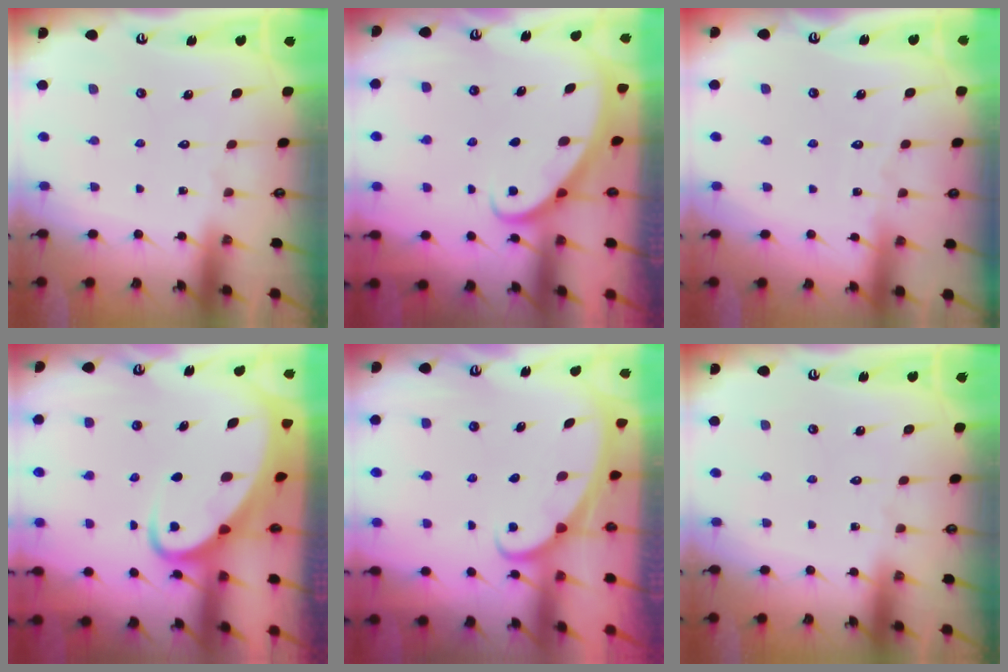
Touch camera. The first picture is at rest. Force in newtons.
{"total": 2.8, "press": 2.8, "slide": 0.2}
{"total": 2.1, "press": 2.1, "slide": 0.3}
{"total": 5.7, "press": 5.6, "slide": 0.6}
{"total": 1.9, "press": 1.9, "slide": 0.1}
{"total": 0.0}